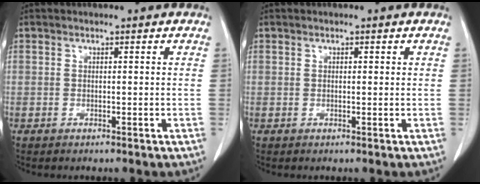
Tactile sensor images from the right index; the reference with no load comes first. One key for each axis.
{"total": 0.9, "fx": 0.2, "fy": 0.5, "fz": 0.7, "tx": -0.018, "ty": 0.002, "tz": 0.004}